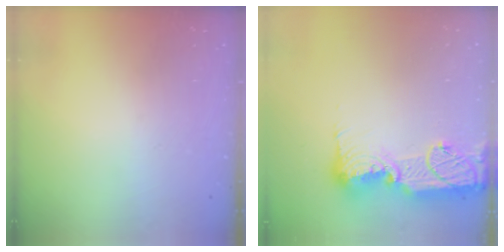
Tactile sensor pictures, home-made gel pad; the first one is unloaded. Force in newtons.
{"total": 17.3, "press": 17.2, "slide": 1.5}